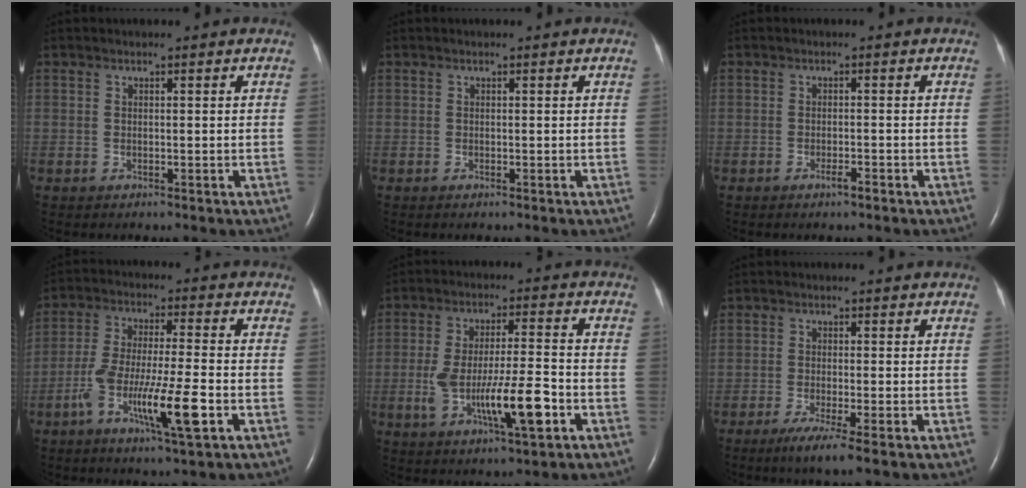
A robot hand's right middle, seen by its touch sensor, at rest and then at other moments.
{"total": 0.0}
{"total": 1.4, "force": [-1.0, 0.2, 1.0], "torque": [-0.020, -0.001, -0.016]}
{"total": 11.4, "force": [-4.3, 0.7, 10.5], "torque": [-0.201, -0.012, -0.079]}
{"total": 11.5, "force": [-3.4, 1.9, 10.8], "torque": [-0.203, -0.002, -0.054]}
{"total": 4.6, "force": [-2.7, -0.1, 3.7], "torque": [-0.071, -0.017, -0.049]}